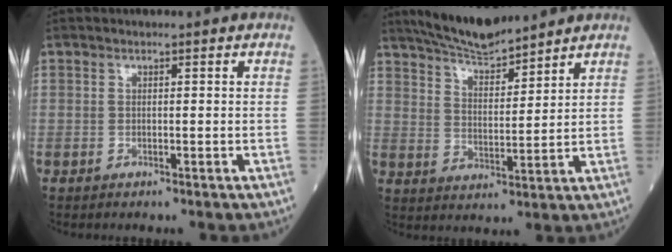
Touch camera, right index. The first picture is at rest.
{"total": 9.3, "force": [8.6, 0.9, 3.4], "torque": [-0.065, 0.003, 0.160]}